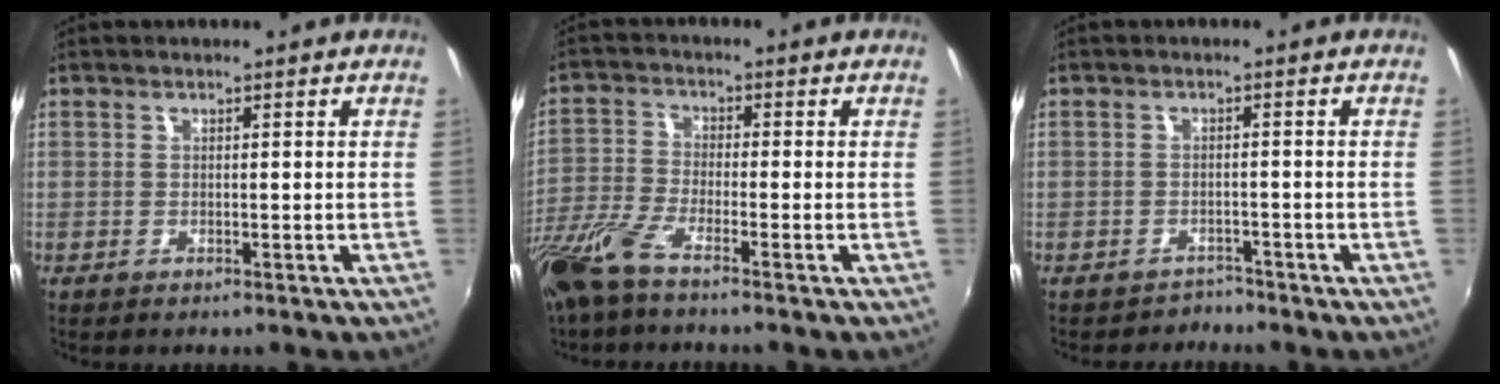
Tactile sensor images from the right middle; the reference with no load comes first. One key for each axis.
{"total": 8.6, "fx": -6.6, "fy": 1.0, "fz": 5.5, "tx": -0.129, "ty": -0.023, "tz": -0.133}
{"total": 2.3, "fx": -2.1, "fy": 0.8, "fz": -0.4, "tx": 0.006, "ty": 0.003, "tz": -0.033}